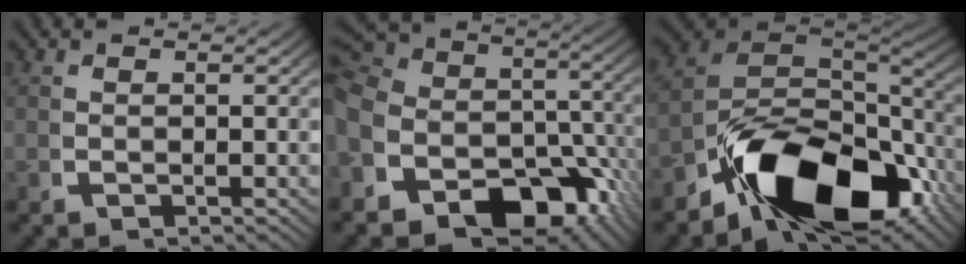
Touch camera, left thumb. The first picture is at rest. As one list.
[{"total": 15.6, "force": [-1.4, 11.8, 10.1], "torque": [-0.170, -0.034, -0.021]}, {"total": 18.5, "force": [-5.6, 10.7, 14.0], "torque": [-0.271, -0.055, -0.068]}]